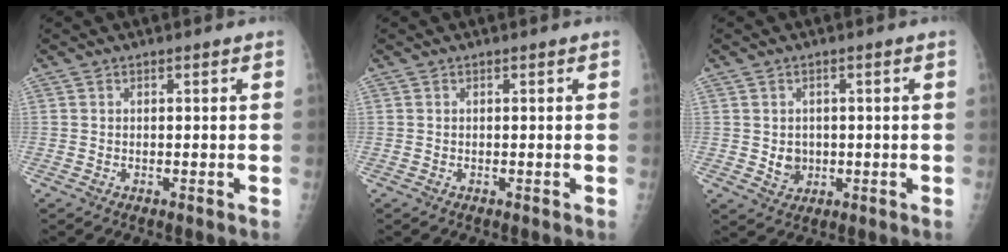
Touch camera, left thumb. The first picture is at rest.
{"total": 0.0}
{"total": 3.7, "force": [-0.2, 3.2, 1.8], "torque": [-0.011, 0.001, 0.005]}